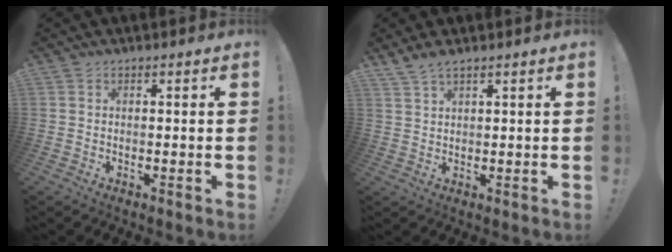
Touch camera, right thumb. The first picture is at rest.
{"total": 3.4, "force": [2.7, 0.3, 1.9], "torque": [-0.046, -0.011, 0.051]}